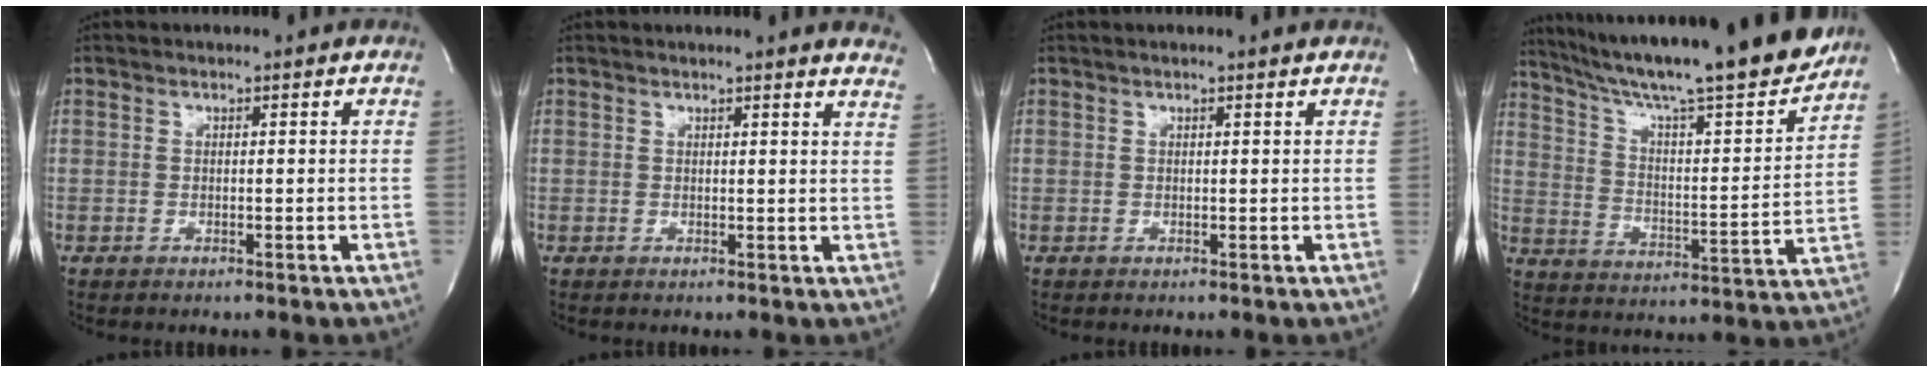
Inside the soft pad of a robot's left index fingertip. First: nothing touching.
{"total": 8.7, "force": [8.3, 0.3, 2.8], "torque": [-0.024, -0.032, 0.065]}
{"total": 1.3, "force": [1.1, -0.3, 0.7], "torque": [-0.015, 0.008, 0.019]}
{"total": 24.2, "force": [21.0, 0.6, 12.0], "torque": [-0.202, -0.035, 0.308]}